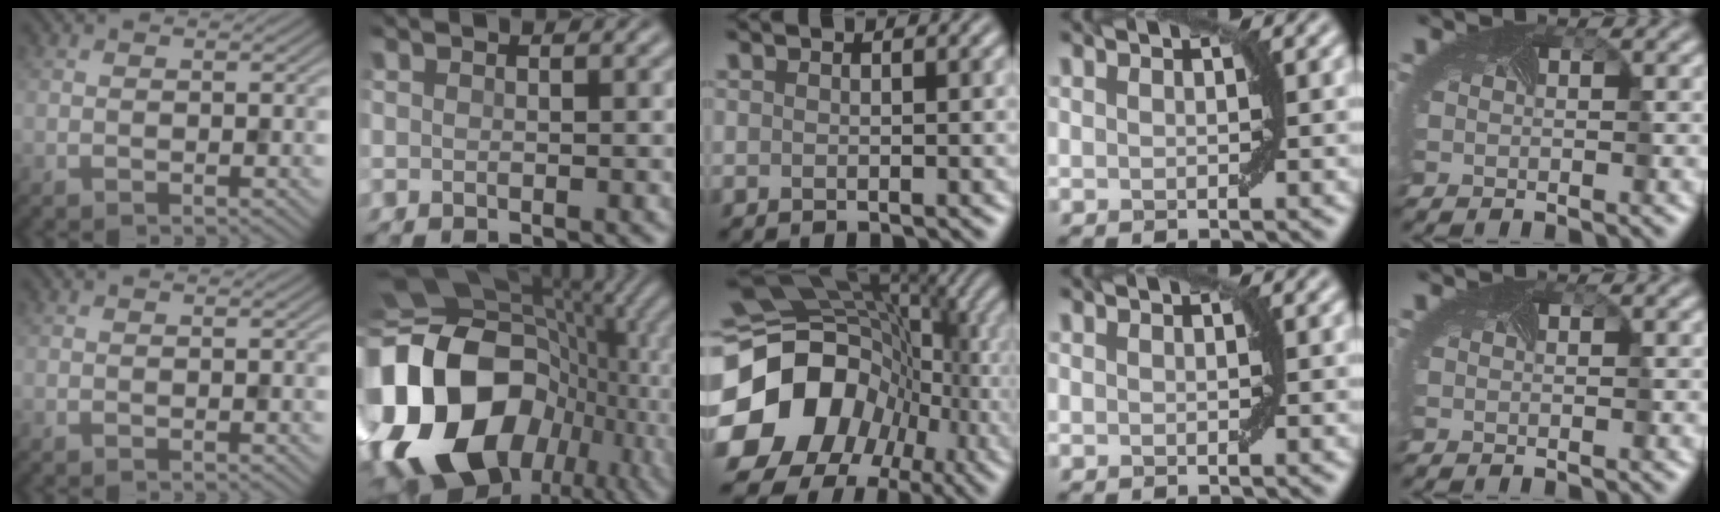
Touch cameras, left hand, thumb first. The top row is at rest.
{"index": {"total": 20.8, "force": [-2.8, 15.5, 13.6], "torque": [-0.323, -0.040, -0.022]}, "middle": {"total": 16.1, "force": [-3.0, 13.2, 8.7], "torque": [-0.187, -0.015, -0.042]}}